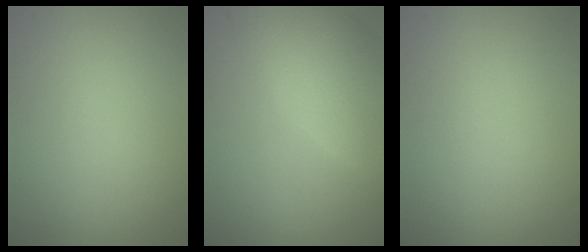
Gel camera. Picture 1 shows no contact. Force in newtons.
{"total": 6.9, "press": 6.9, "slide": 0.9}
{"total": 0.0}